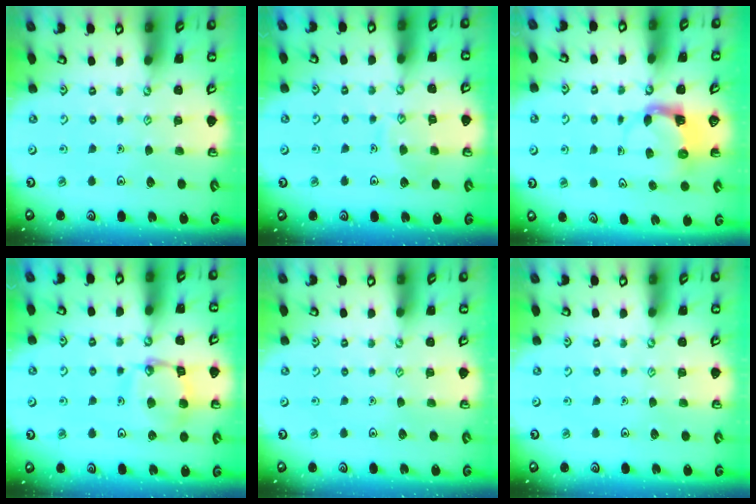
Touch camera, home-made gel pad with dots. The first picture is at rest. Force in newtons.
{"total": 7.1, "press": 7.1, "slide": 0.6}
{"total": 3.7, "press": 3.7, "slide": 0.7}
{"total": 13.8, "press": 13.7, "slide": 1.5}
{"total": 0.0}
{"total": 0.0}